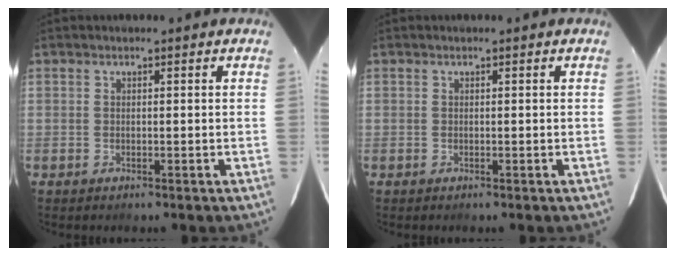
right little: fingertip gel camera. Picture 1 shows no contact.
{"total": 0.0}